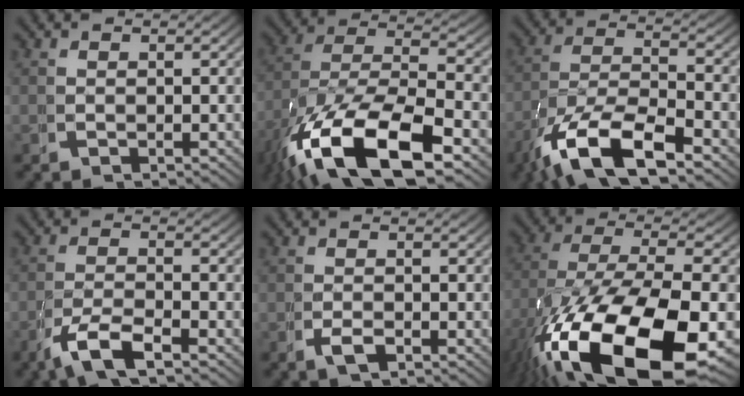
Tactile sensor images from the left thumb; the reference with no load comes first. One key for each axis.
{"total": 15.3, "fx": -3.9, "fy": 8.7, "fz": 11.9, "tx": -0.263, "ty": -0.068, "tz": -0.028}
{"total": 10.6, "fx": -3.1, "fy": 6.0, "fz": 8.2, "tx": -0.180, "ty": -0.039, "tz": -0.034}
{"total": 4.3, "fx": -2.1, "fy": 1.8, "fz": 3.3, "tx": -0.074, "ty": -0.008, "tz": -0.037}
{"total": 1.6, "fx": -0.8, "fy": 0.8, "fz": 1.2, "tx": -0.030, "ty": -0.007, "tz": -0.011}
{"total": 17.9, "fx": -4.6, "fy": 9.6, "fz": 14.5, "tx": -0.312, "ty": -0.084, "tz": -0.021}